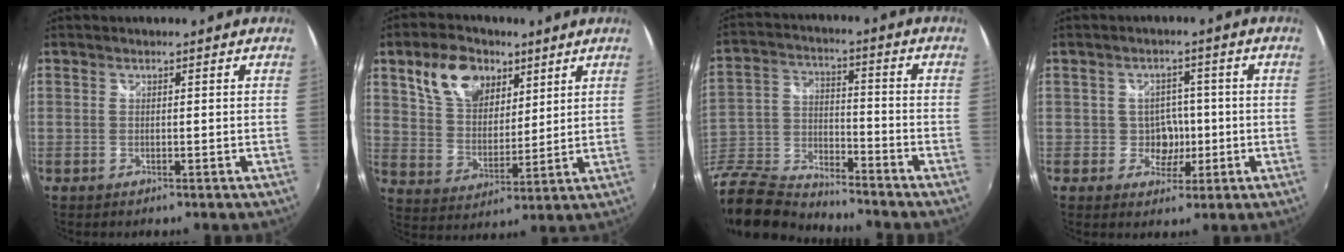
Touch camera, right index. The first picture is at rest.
{"total": 12.7, "force": [7.0, 8.0, 7.1], "torque": [-0.139, 0.027, 0.134]}
{"total": 18.5, "force": [-15.4, 6.9, 7.6], "torque": [-0.203, -0.015, -0.292]}
{"total": 4.2, "force": [-0.8, 3.9, 1.2], "torque": [-0.024, 0.013, -0.007]}